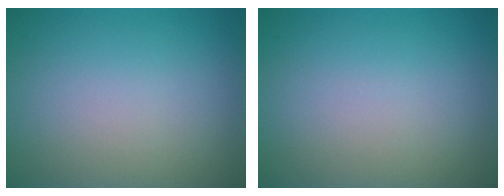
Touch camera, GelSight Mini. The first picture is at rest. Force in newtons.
{"total": 0.0}